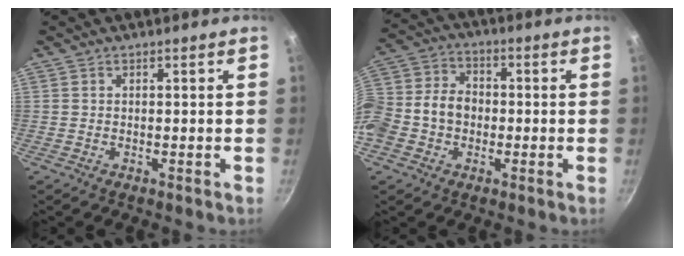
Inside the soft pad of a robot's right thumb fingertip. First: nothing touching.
{"total": 14.8, "force": [-2.5, 11.6, 8.8], "torque": [-0.168, 0.045, -0.061]}